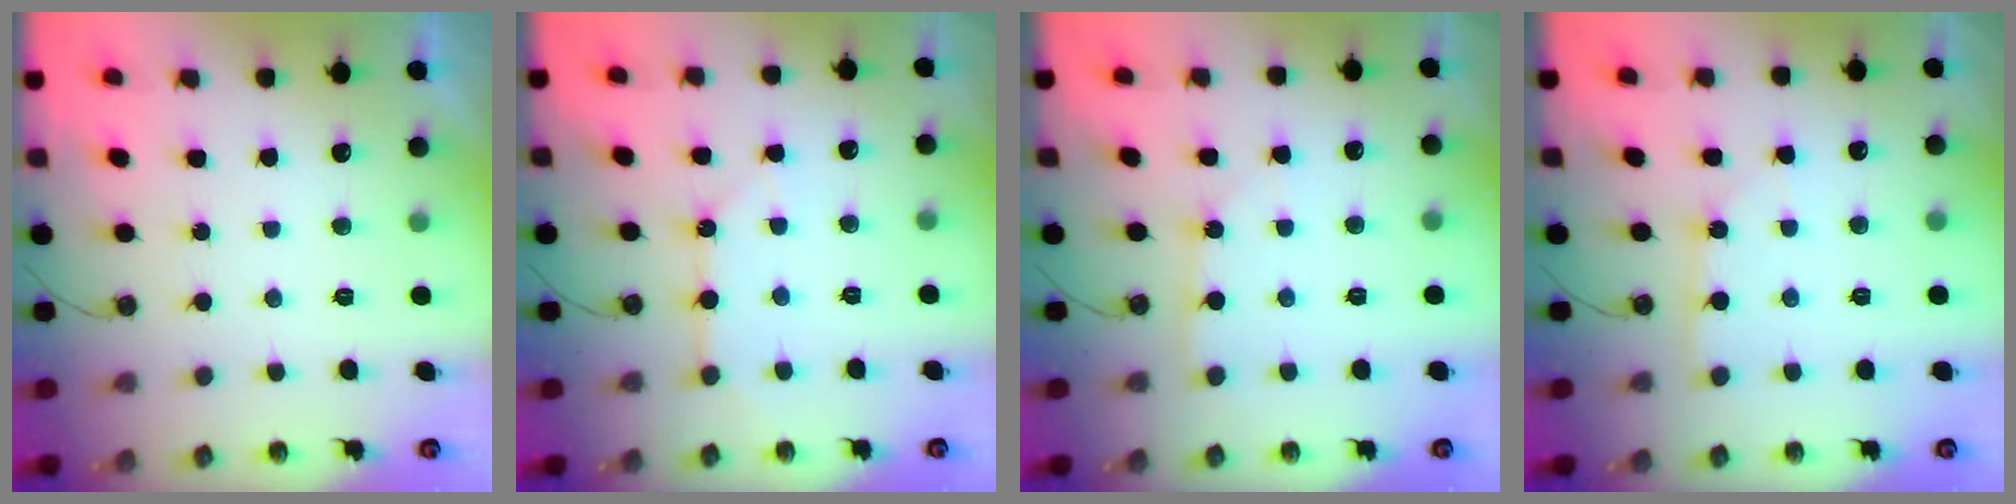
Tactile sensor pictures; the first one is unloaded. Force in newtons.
{"total": 5.9, "press": 5.9, "slide": 0.4}
{"total": 2.5, "press": 2.5, "slide": 0.3}
{"total": 2.6, "press": 2.6, "slide": 0.2}